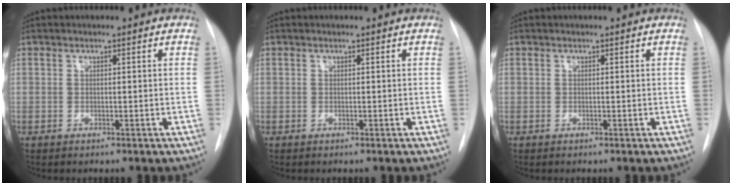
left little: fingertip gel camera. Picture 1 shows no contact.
{"total": 0.0}
{"total": 0.0}